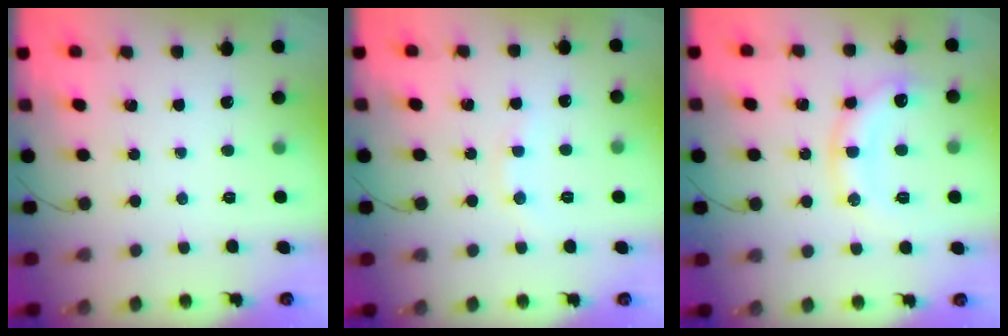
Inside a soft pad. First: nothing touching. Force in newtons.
{"total": 4.9, "press": 4.7, "slide": 1.5}
{"total": 10.8, "press": 10.7, "slide": 0.6}